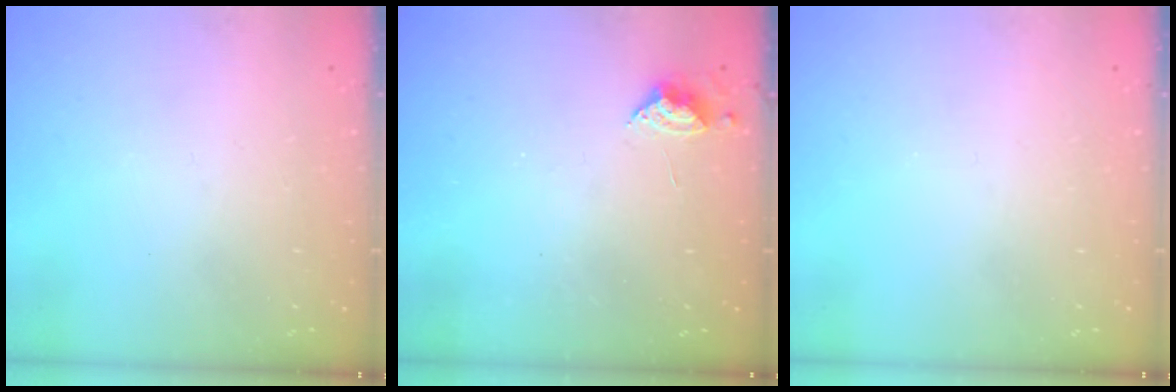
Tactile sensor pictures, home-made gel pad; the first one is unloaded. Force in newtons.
{"total": 4.9, "press": 4.9, "slide": 0.5}
{"total": 0.0}